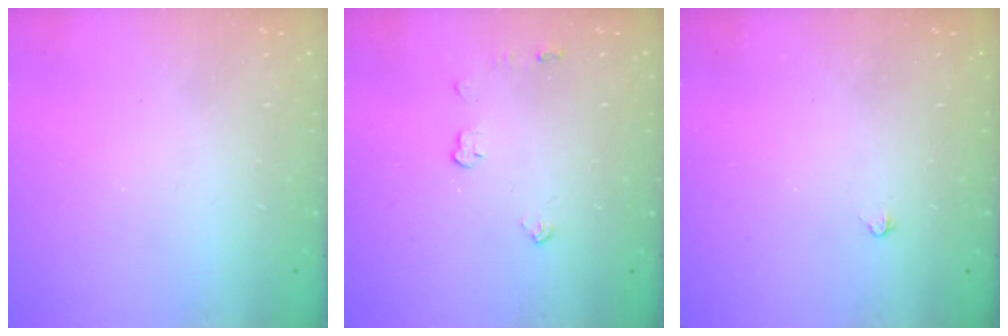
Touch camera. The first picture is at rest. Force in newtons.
{"total": 3.7, "press": 3.7, "slide": 0.6}
{"total": 2.4, "press": 2.4, "slide": 0.5}